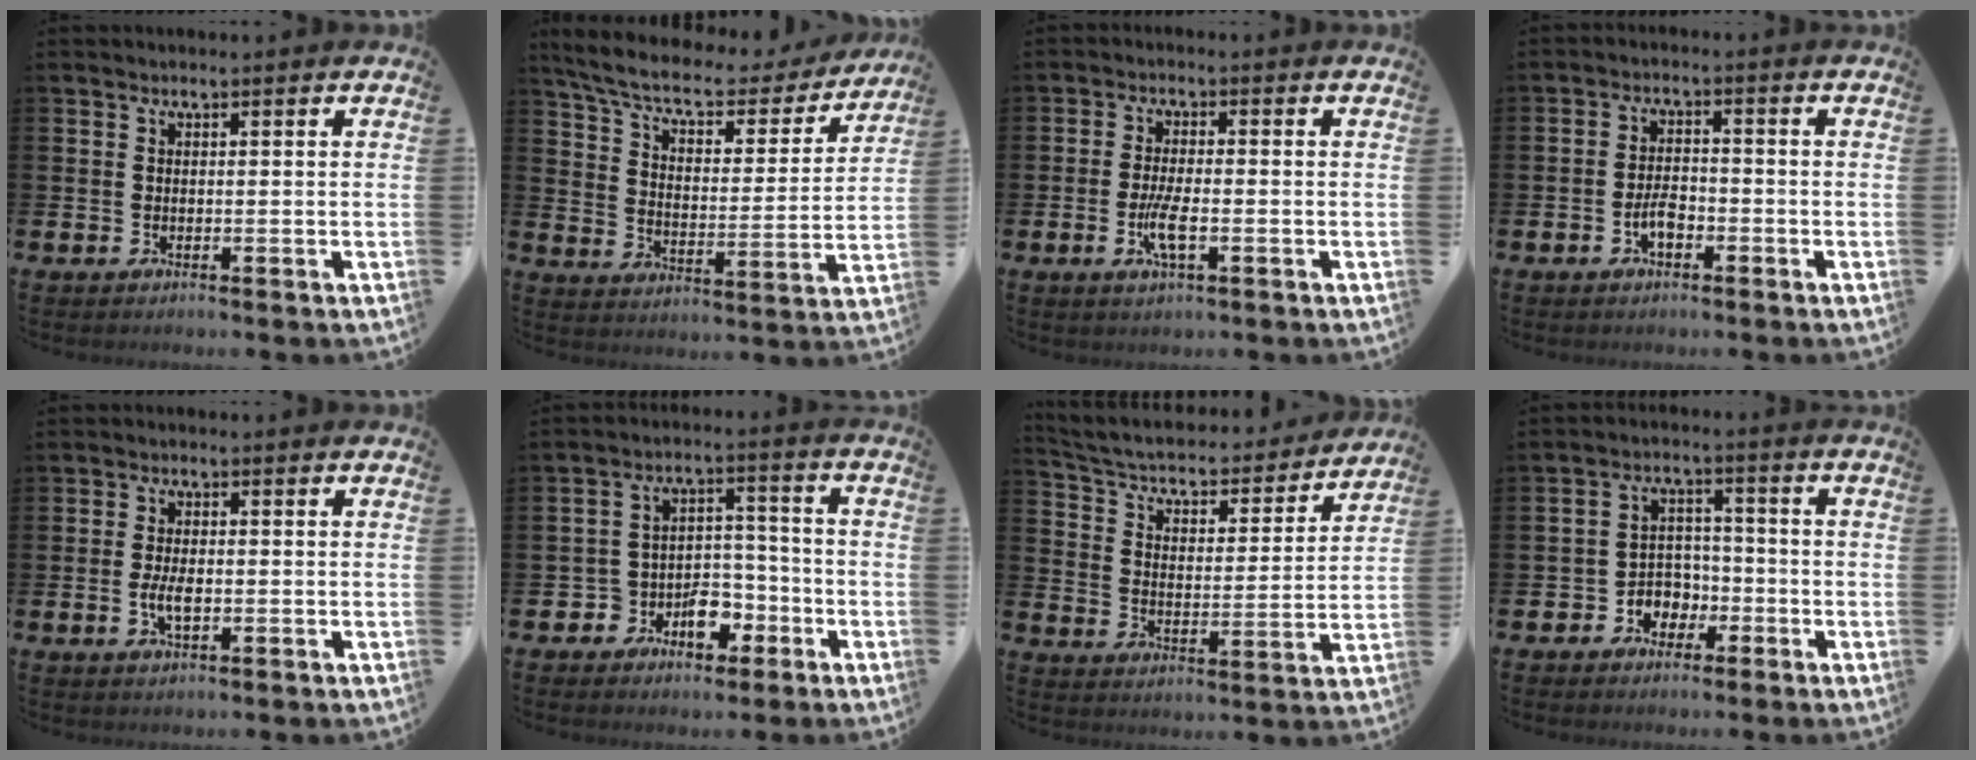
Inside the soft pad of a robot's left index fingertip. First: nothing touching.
{"total": 8.0, "force": [6.8, 2.2, 3.5], "torque": [-0.096, -0.044, 0.113]}
{"total": 3.9, "force": [-1.2, 1.0, 3.6], "torque": [-0.066, -0.001, -0.024]}
{"total": 2.9, "force": [-1.4, 1.5, 2.2], "torque": [-0.039, 0.006, -0.027]}
{"total": 3.1, "force": [-0.5, 1.3, 2.7], "torque": [-0.049, 0.000, -0.009]}
{"total": 5.9, "force": [-3.2, 4.3, 2.5], "torque": [-0.052, 0.016, -0.058]}
{"total": 4.7, "force": [4.1, 1.5, 1.7], "torque": [-0.063, -0.035, 0.060]}
{"total": 3.6, "force": [-1.6, 3.2, 0.7], "torque": [-0.024, 0.001, -0.038]}